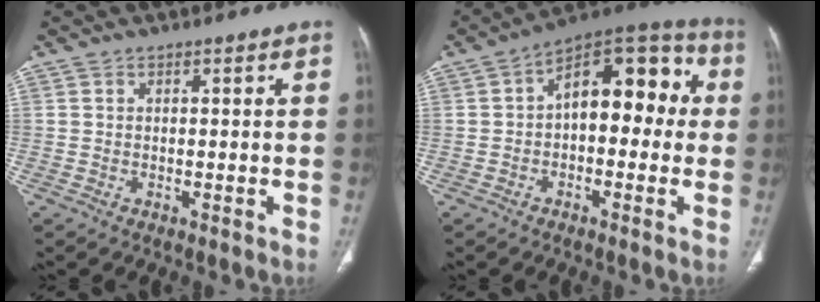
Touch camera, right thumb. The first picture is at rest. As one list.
[{"total": 15.3, "force": [1.1, 8.7, 12.5], "torque": [-0.130, 0.050, 0.002]}]